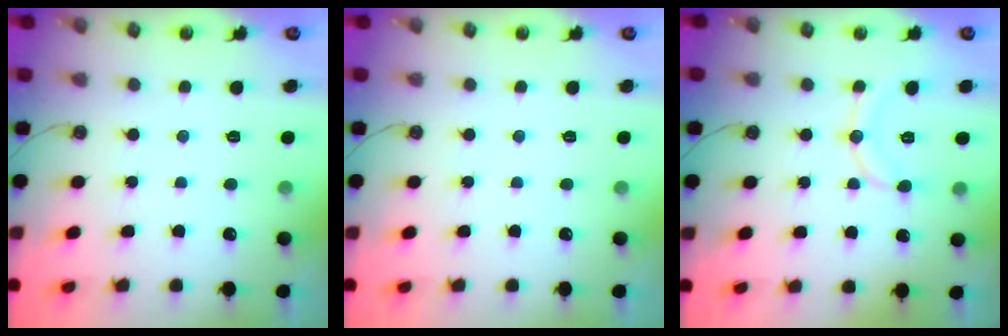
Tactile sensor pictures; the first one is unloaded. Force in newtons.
{"total": 0.0}
{"total": 9.1, "press": 9.1, "slide": 0.0}